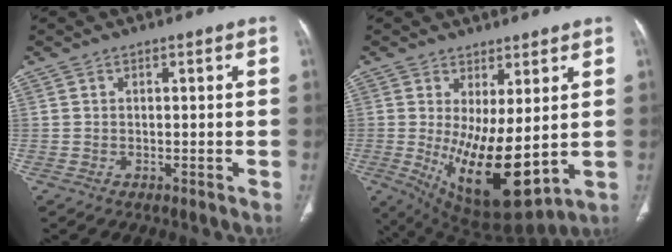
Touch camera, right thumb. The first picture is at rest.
{"total": 14.8, "force": [-0.1, 5.7, 13.6], "torque": [-0.224, -0.034, 0.023]}